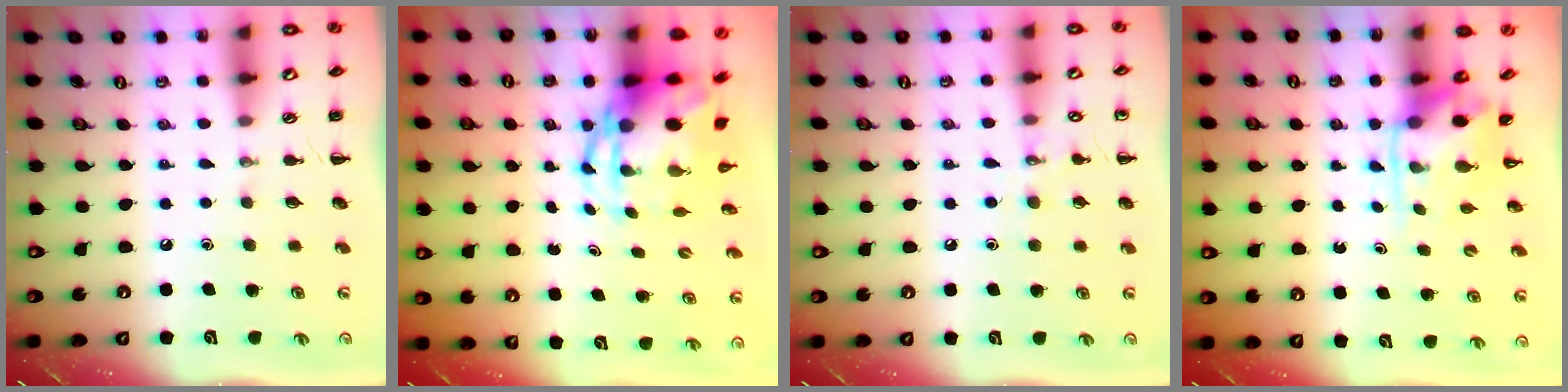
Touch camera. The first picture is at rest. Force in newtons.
{"total": 6.7, "press": 6.4, "slide": 1.9}
{"total": 7.3, "press": 7.2, "slide": 1.5}
{"total": 3.5, "press": 3.4, "slide": 0.8}